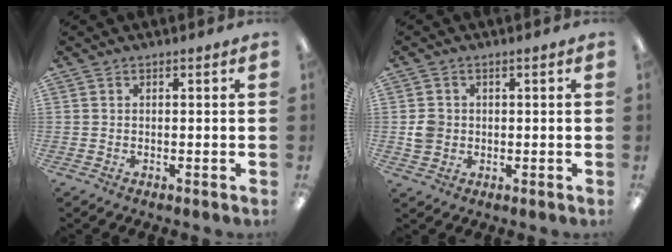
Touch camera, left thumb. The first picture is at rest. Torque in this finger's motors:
{"motor_torque": [0.12, 0.07, 0.59, -0.38, -0.06]}